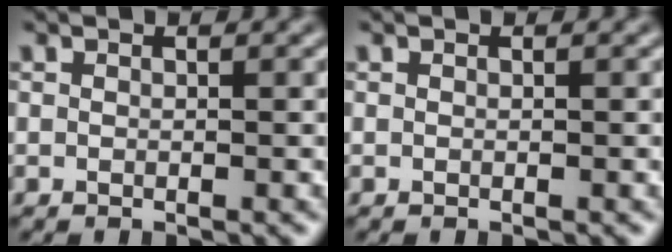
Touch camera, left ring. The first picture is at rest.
{"total": 0.0}